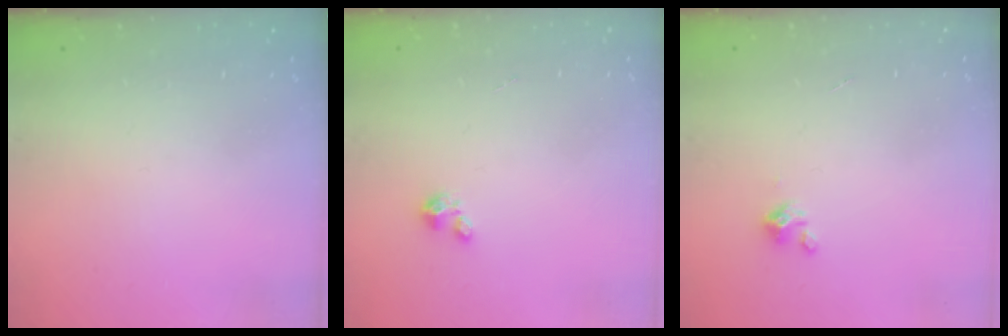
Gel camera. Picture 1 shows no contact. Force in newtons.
{"total": 1.5, "press": 1.5, "slide": 0.1}
{"total": 2.0, "press": 2.0, "slide": 0.2}